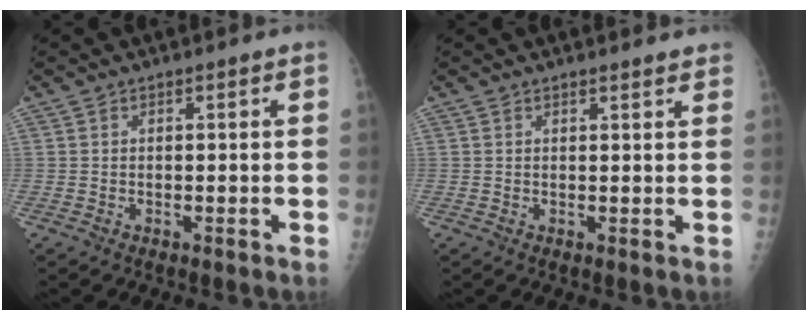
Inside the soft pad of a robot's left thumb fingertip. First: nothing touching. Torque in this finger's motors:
{"motor_torque": [-0.27, 0.14, -0.09, -0.14, 0.02]}